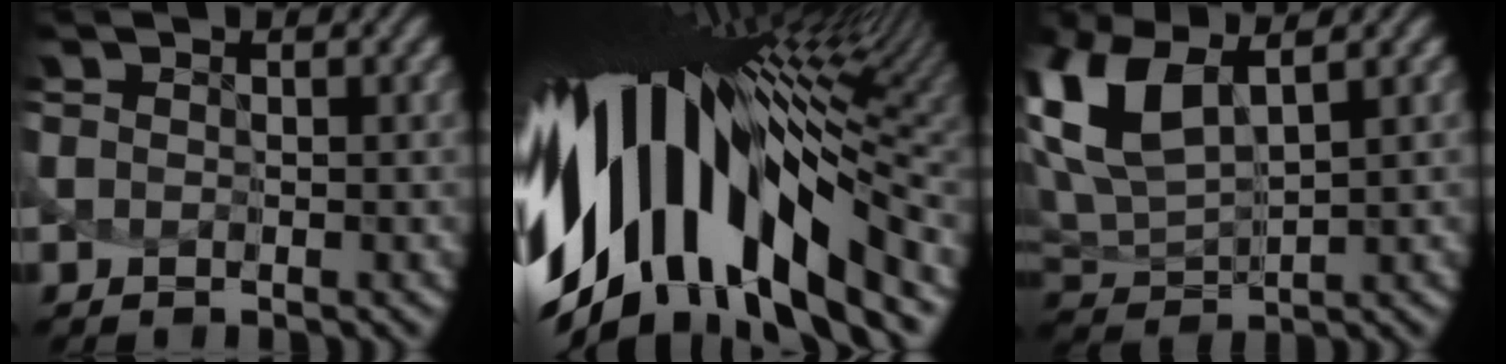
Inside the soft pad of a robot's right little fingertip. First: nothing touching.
{"total": 15.5, "force": [-0.3, 6.3, 14.2], "torque": [-0.250, -0.012, 0.006]}
{"total": 6.4, "force": [4.3, 2.0, 4.3], "torque": [-0.130, 0.001, 0.098]}